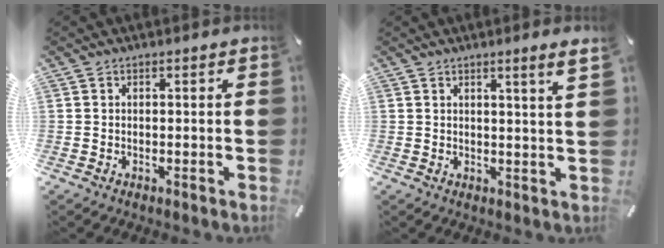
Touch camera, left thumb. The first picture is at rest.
{"total": 3.7, "force": [2.2, -0.3, 2.9], "torque": [-0.050, -0.012, 0.034]}